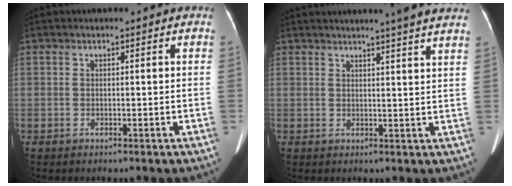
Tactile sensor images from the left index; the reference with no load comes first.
{"total": 10.1, "force": [8.8, -0.9, 4.9], "torque": [-0.065, 0.001, 0.086]}